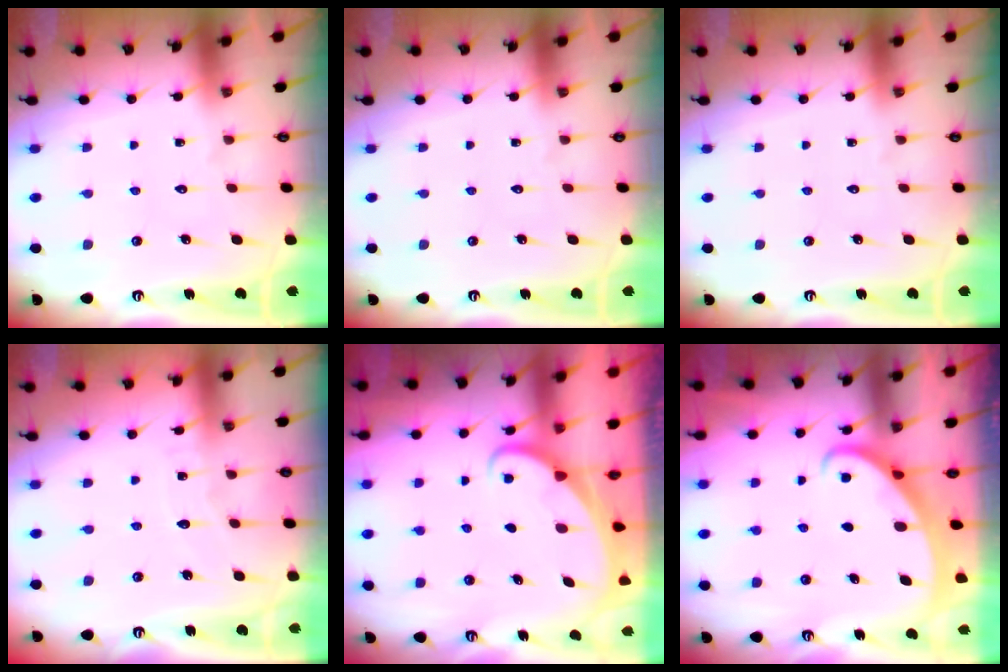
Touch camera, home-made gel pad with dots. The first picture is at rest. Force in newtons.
{"total": 0.0}
{"total": 0.0}
{"total": 3.9, "press": 3.9, "slide": 0.2}
{"total": 1.6, "press": 1.6, "slide": 0.0}
{"total": 2.2, "press": 2.2, "slide": 0.2}